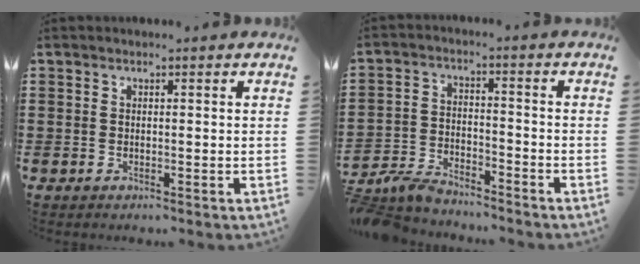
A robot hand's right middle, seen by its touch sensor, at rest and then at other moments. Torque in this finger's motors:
{"motor_torque": [2.14, 0.00, 0.26, 0.21]}